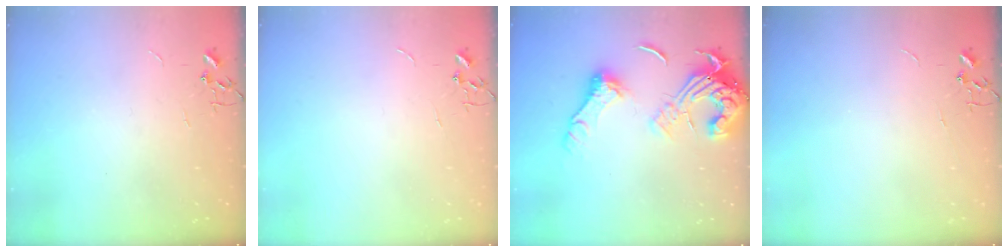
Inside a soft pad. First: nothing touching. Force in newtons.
{"total": 0.0}
{"total": 16.7, "press": 16.6, "slide": 1.9}
{"total": 0.0}